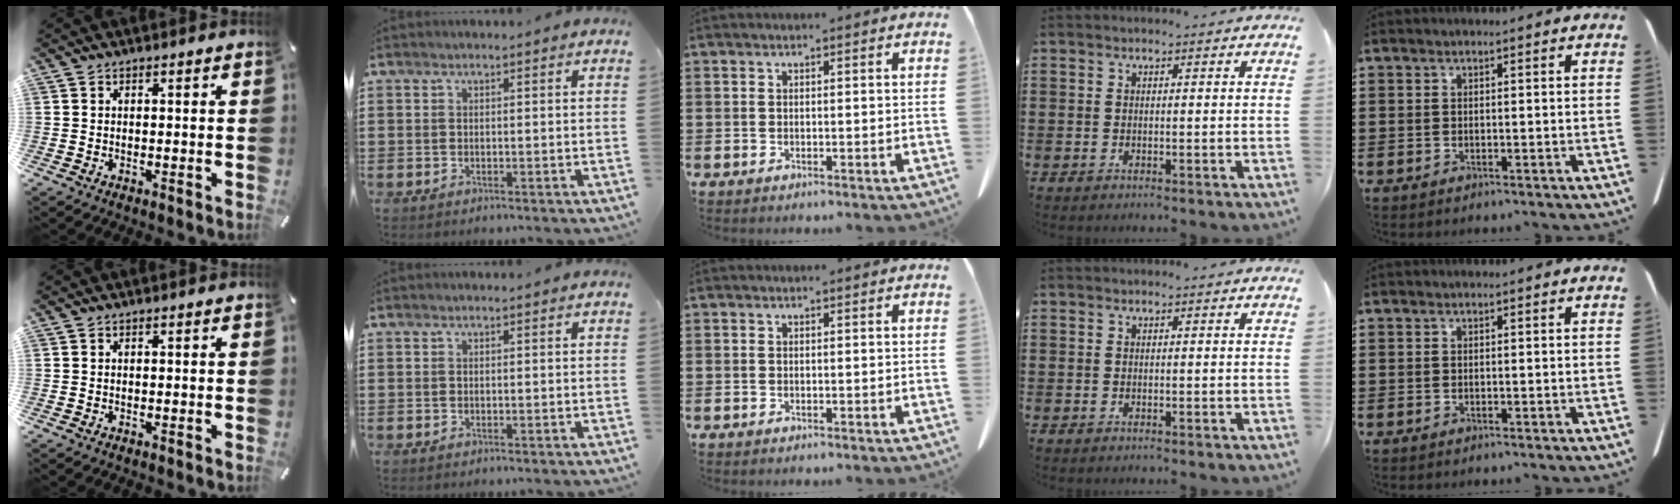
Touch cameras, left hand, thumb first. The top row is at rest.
{}